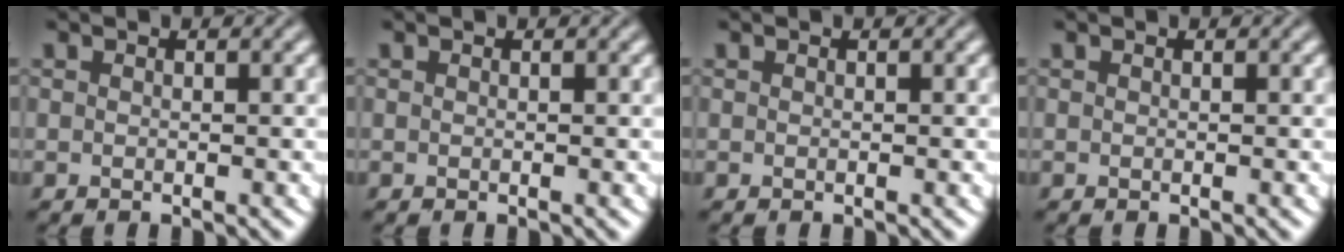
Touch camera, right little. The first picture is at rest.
{"total": 0.0}
{"total": 0.0}
{"total": 0.0}